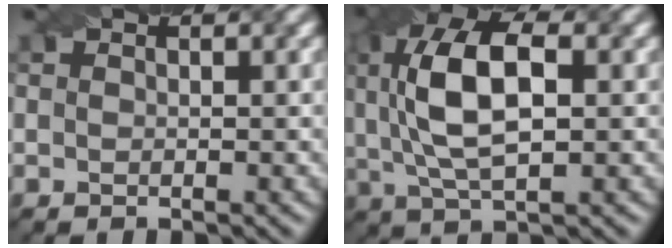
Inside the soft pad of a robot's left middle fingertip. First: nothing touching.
{"total": 8.0, "force": [0.6, 3.9, 7.0], "torque": [-0.138, 0.016, 0.022]}